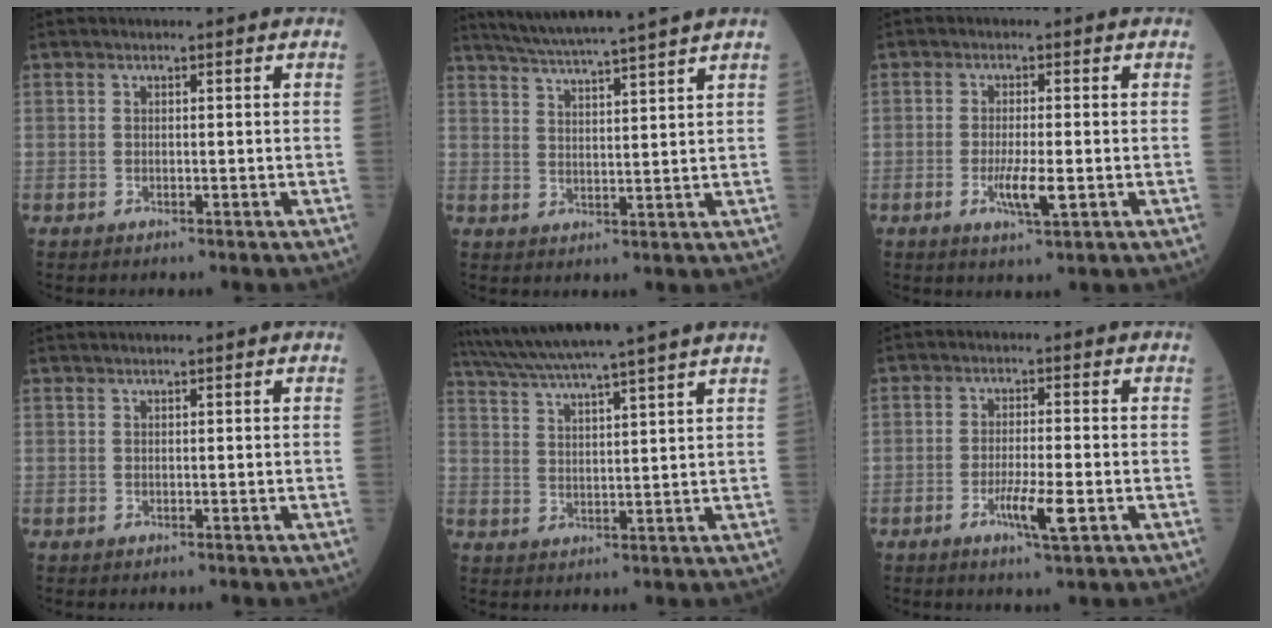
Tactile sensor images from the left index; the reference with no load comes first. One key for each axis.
{"total": 12.8, "fx": 11.4, "fy": -1.7, "fz": 5.6, "tx": -0.101, "ty": 0.004, "tz": 0.167}
{"total": 4.3, "fx": -1.2, "fy": 0.6, "fz": 4.1, "tx": -0.083, "ty": -0.007, "tz": -0.020}
{"total": 1.5, "fx": 1.4, "fy": -0.2, "fz": 0.5, "tx": -0.004, "ty": 0.023, "tz": 0.030}
{"total": 16.0, "fx": 13.9, "fy": -2.0, "fz": 7.6, "tx": -0.137, "ty": -0.005, "tz": 0.203}
{"total": 5.0, "fx": -2.0, "fy": 0.3, "fz": 4.6, "tx": -0.088, "ty": -0.008, "tz": -0.034}